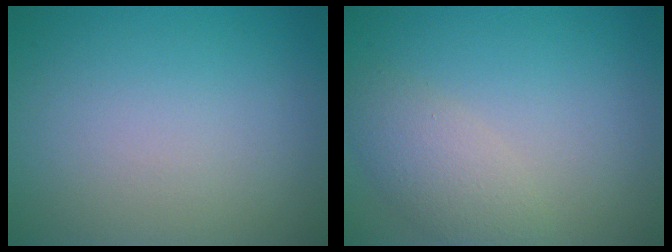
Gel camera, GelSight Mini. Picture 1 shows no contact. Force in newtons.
{"total": 2.9, "press": 2.9, "slide": 0.2}